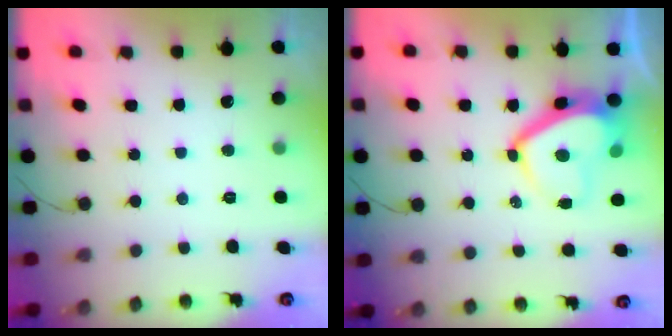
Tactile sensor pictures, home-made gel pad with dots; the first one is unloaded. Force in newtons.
{"total": 9.0, "press": 9.0, "slide": 1.1}